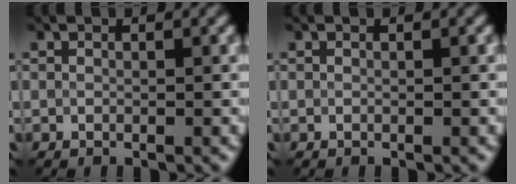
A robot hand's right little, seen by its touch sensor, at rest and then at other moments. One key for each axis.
{"total": 0.0}